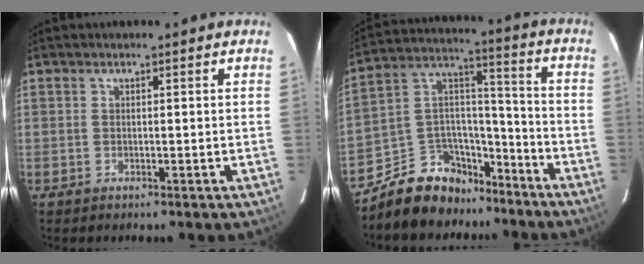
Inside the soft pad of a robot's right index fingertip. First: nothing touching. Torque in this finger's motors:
{"motor_torque": [1.04, -1.10, 0.16, 0.03]}